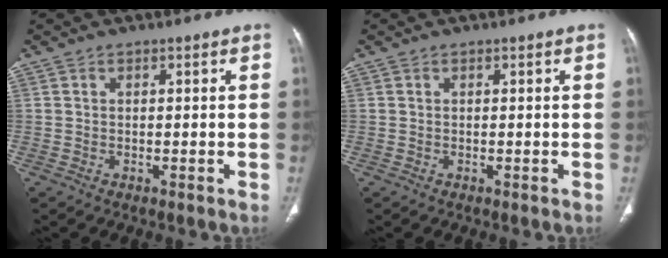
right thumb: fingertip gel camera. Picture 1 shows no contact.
{"total": 0.0}